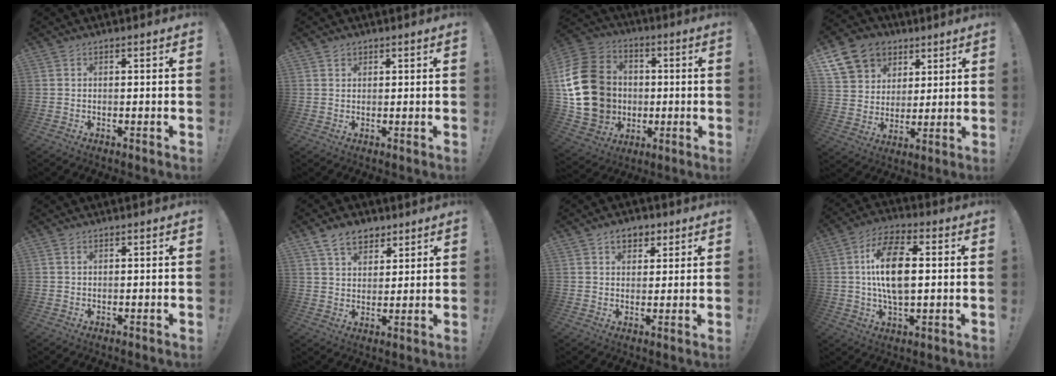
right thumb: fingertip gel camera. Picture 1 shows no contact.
{"total": 1.4, "force": [1.0, 1.0, 0.2], "torque": [0.004, -0.003, 0.018]}
{"total": 21.2, "force": [0.4, 17.8, 11.4], "torque": [-0.201, 0.013, 0.034]}
{"total": 14.8, "force": [7.5, 11.5, 5.5], "torque": [-0.081, -0.041, 0.153]}
{"total": 0.9, "force": [0.6, 0.6, 0.4], "torque": [-0.003, -0.002, 0.010]}
{"total": 9.0, "force": [5.8, 5.8, 3.6], "torque": [-0.063, -0.021, 0.114]}
{"total": 5.6, "force": [2.9, 4.2, 2.3], "torque": [-0.022, -0.009, 0.050]}
{"total": 14.5, "force": [1.6, 7.5, 12.3], "torque": [-0.215, 0.004, 0.025]}